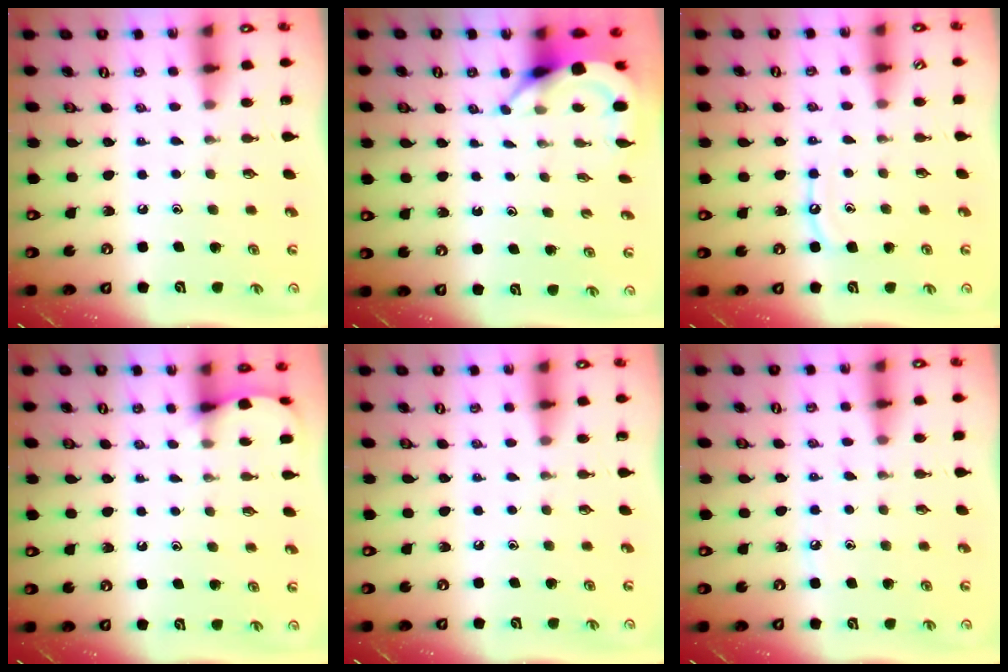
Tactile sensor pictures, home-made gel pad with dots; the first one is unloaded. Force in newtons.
{"total": 3.8, "press": 3.8, "slide": 0.1}
{"total": 7.0, "press": 7.0, "slide": 0.7}
{"total": 3.9, "press": 3.8, "slide": 0.5}
{"total": 0.0}
{"total": 5.9, "press": 5.8, "slide": 0.7}